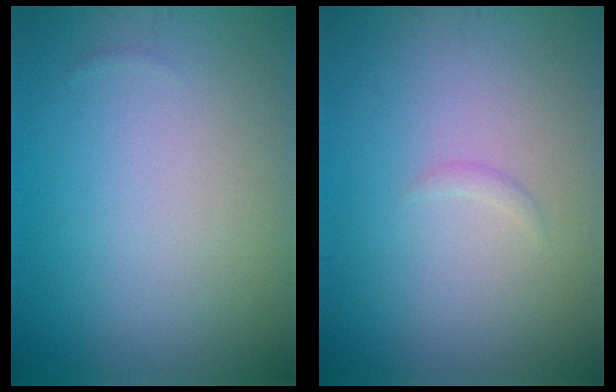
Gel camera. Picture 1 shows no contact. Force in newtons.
{"total": 0.5, "press": 0.5, "slide": 0.0}